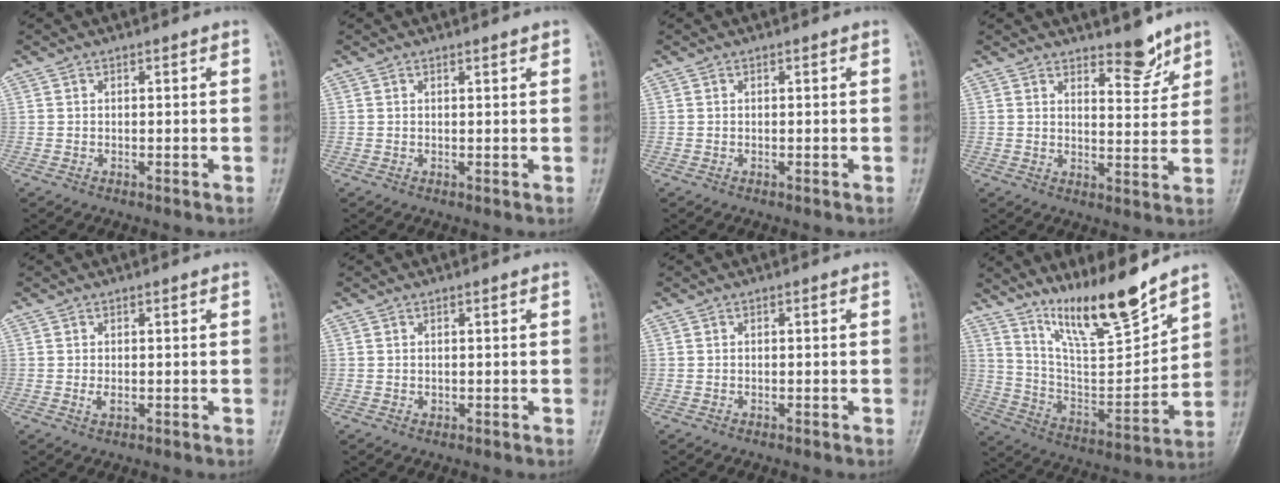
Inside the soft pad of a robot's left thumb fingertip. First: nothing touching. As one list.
[{"total": 0.9, "force": [0.8, 0.1, 0.5], "torque": [-0.006, -0.005, 0.010]}, {"total": 0.0}, {"total": 5.6, "force": [4.5, 1.9, 2.7], "torque": [-0.019, -0.040, 0.068]}, {"total": 1.4, "force": [0.3, 0.7, 1.2], "torque": [-0.019, -0.004, 0.008]}, {"total": 0.6, "force": [0.4, 0.3, 0.3], "torque": [0.000, -0.003, 0.006]}, {"total": 0.0}, {"total": 16.1, "force": [12.7, 2.4, 9.6], "torque": [-0.135, -0.088, 0.235]}]